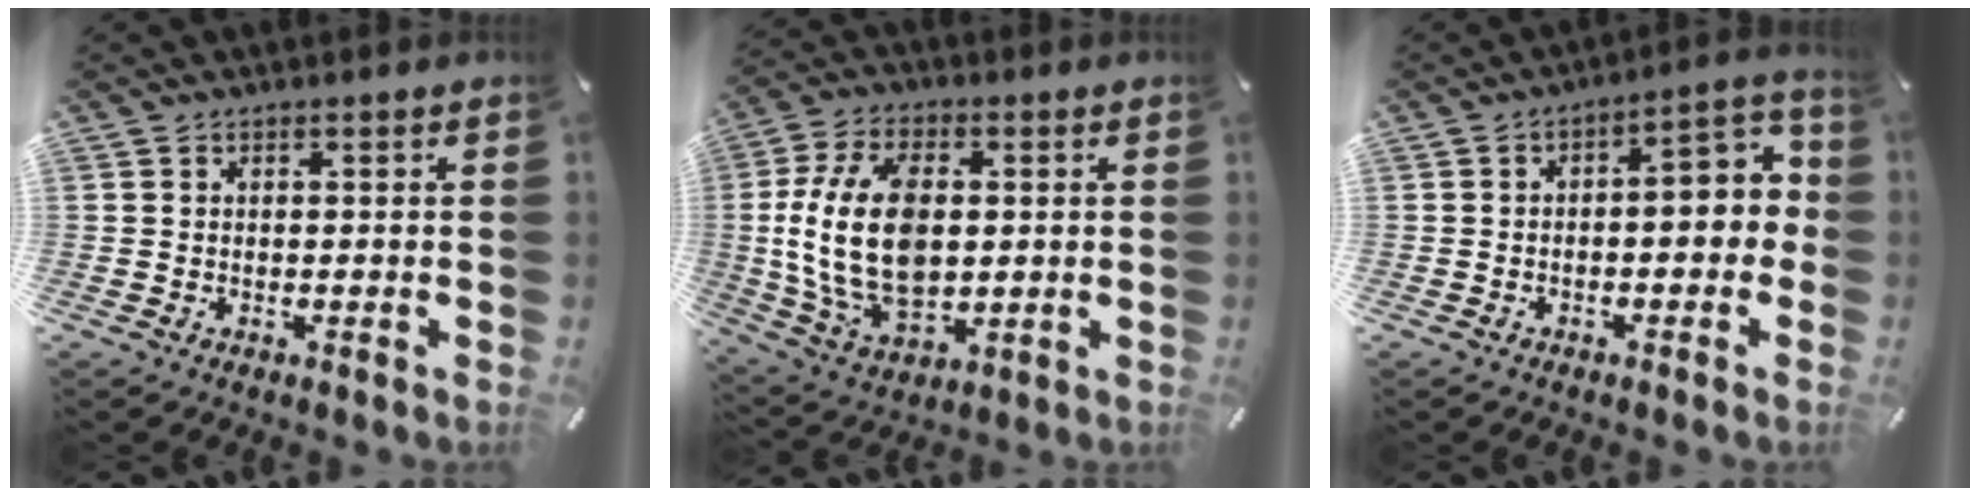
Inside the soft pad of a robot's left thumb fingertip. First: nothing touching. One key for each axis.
{"total": 17.4, "fx": 1.1, "fy": 11.2, "fz": 13.3, "tx": -0.302, "ty": -0.006, "tz": 0.018}
{"total": 7.0, "fx": -0.2, "fy": 3.5, "fz": 6.1, "tx": -0.082, "ty": -0.013, "tz": -0.012}